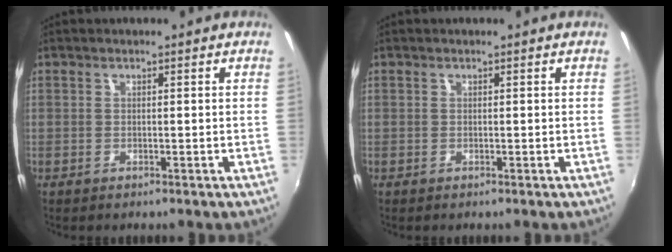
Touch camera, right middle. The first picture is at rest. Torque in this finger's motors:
{"motor_torque": [-0.14, 0.19, -0.01, 0.00]}